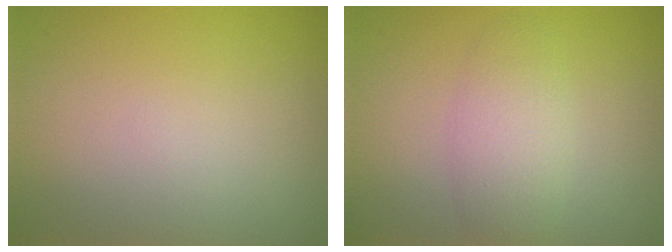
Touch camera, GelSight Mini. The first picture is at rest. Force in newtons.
{"total": 2.9, "press": 2.9, "slide": 0.1}